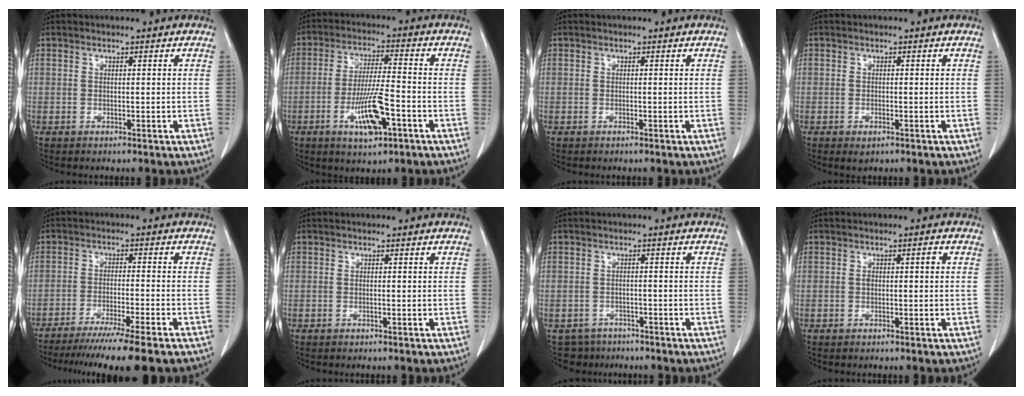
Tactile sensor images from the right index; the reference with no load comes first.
{"total": 9.0, "force": [-3.7, 1.5, 8.1], "torque": [-0.153, -0.006, -0.061]}
{"total": 0.0}
{"total": 1.5, "force": [-0.8, 0.7, 1.0], "torque": [-0.015, -0.001, -0.002]}
{"total": 12.9, "force": [-10.4, -1.1, 7.5], "torque": [-0.103, -0.040, -0.161]}
{"total": 0.0}
{"total": 3.9, "force": [-2.8, 2.7, -0.7], "torque": [0.013, 0.007, -0.042]}
{"total": 1.3, "force": [0.1, 0.4, 1.2], "torque": [-0.015, 0.004, 0.004]}